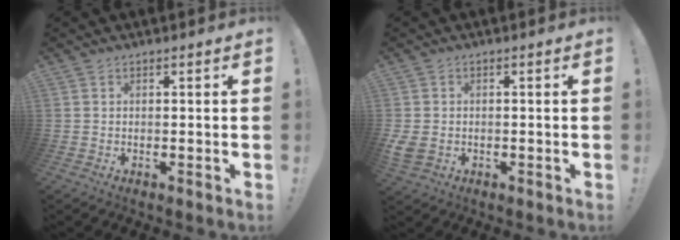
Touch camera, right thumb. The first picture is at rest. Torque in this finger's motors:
{"motor_torque": [0.40, 0.26, 0.26, -0.29, 0.09]}